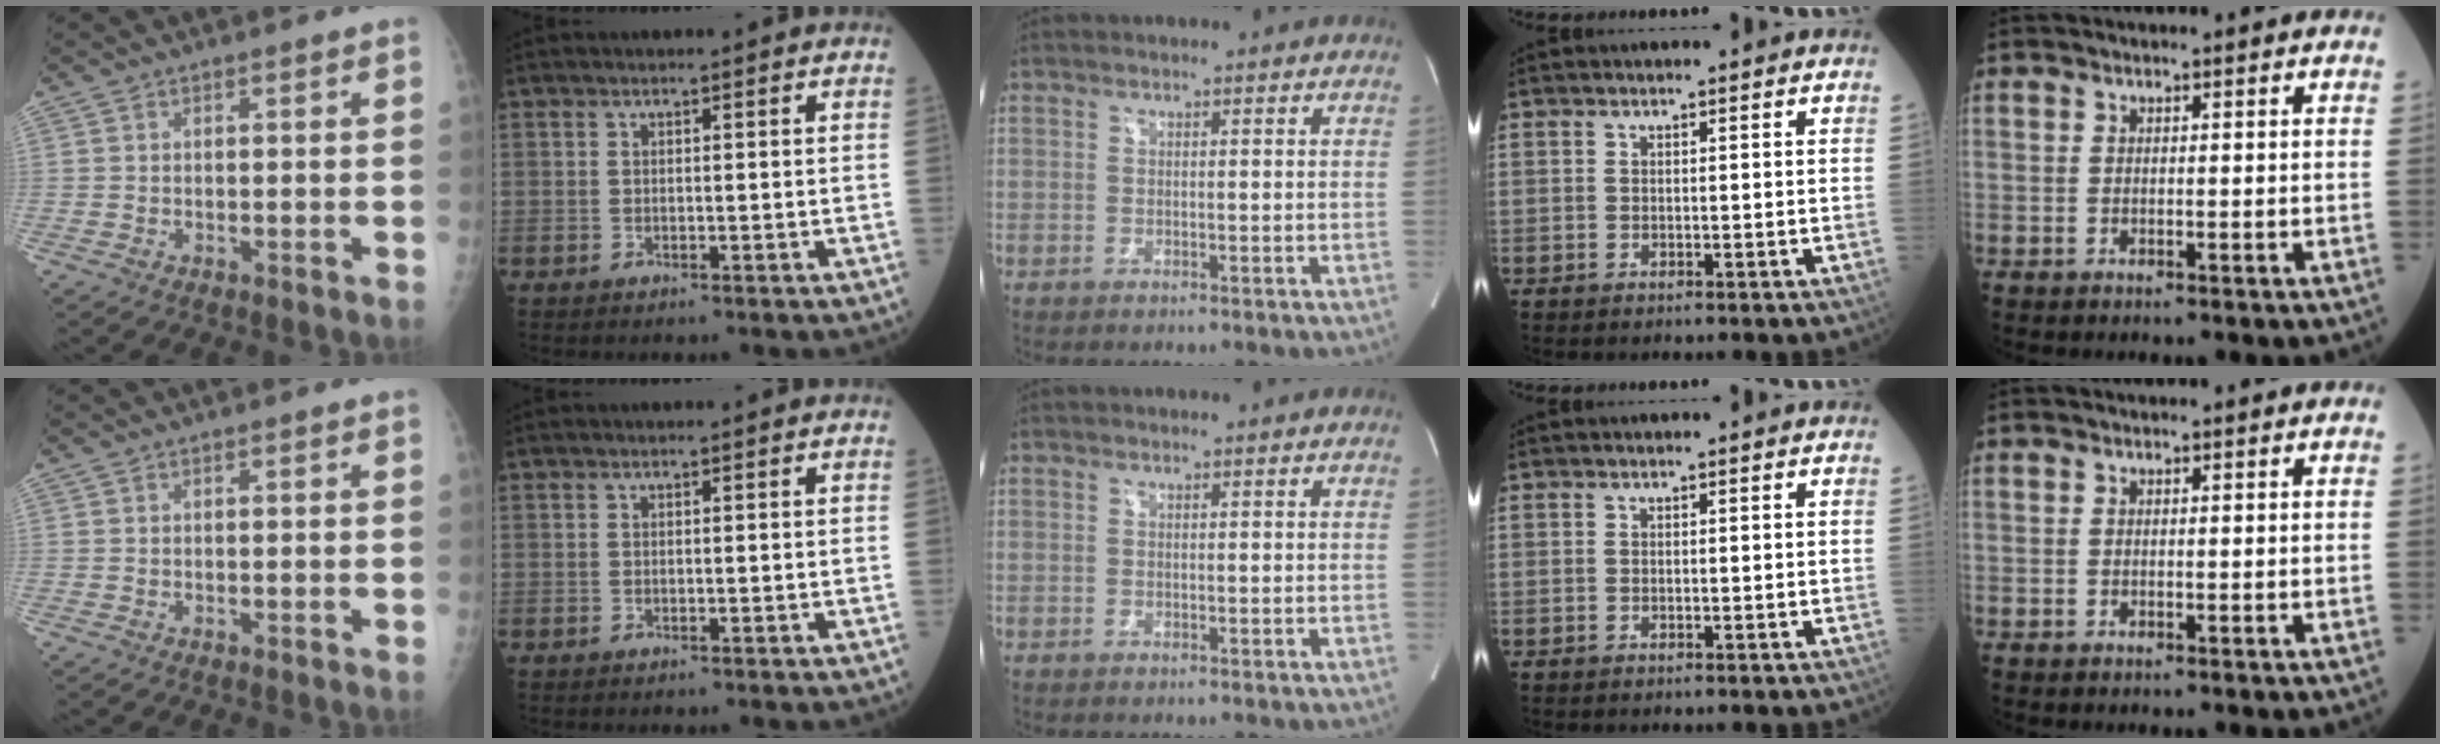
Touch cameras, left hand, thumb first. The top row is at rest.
{}